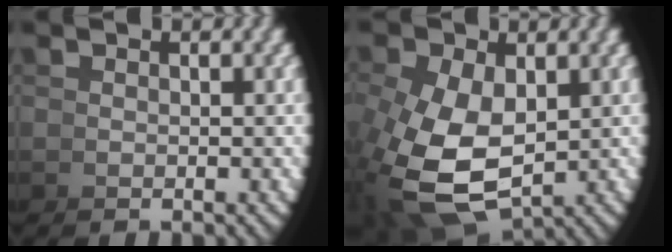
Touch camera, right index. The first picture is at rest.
{"total": 6.3, "force": [-1.0, 4.2, 4.7], "torque": [-0.129, -0.050, 0.015]}